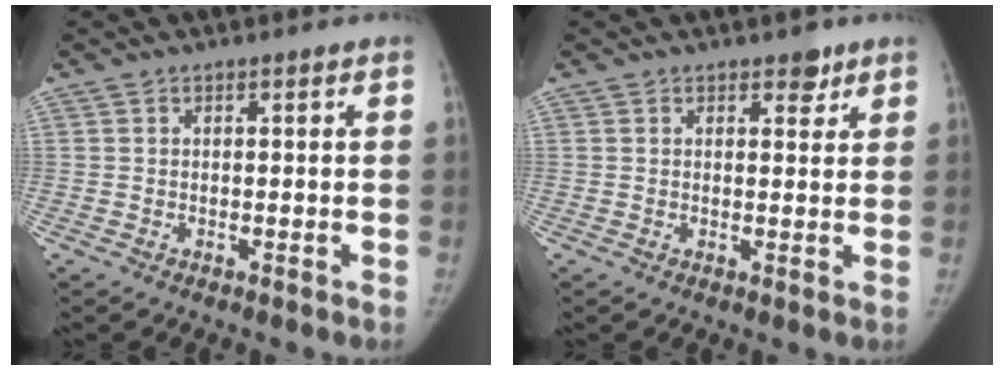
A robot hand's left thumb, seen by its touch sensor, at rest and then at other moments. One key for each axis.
{"total": 2.4, "fx": 1.7, "fy": 1.4, "fz": 1.1, "tx": 0.003, "ty": -0.009, "tz": 0.021}